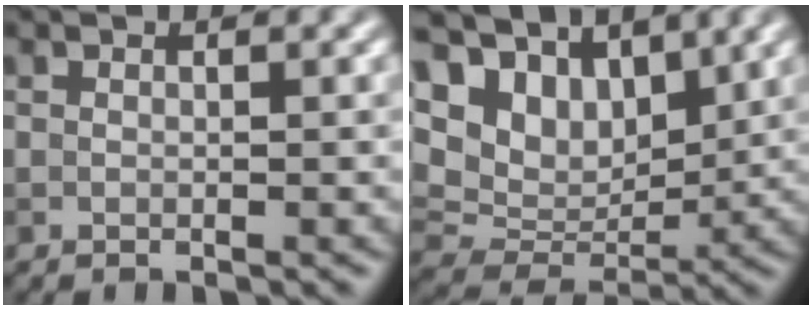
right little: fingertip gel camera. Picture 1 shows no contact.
{"total": 12.0, "force": [5.9, 7.9, 6.9], "torque": [-0.153, 0.027, 0.103]}